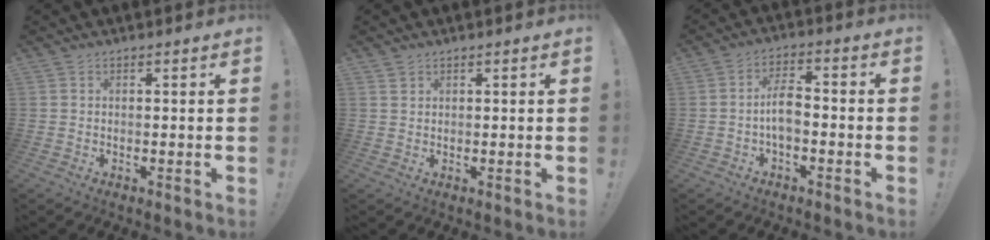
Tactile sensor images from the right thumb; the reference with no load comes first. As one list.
[{"total": 1.3, "force": [1.0, 0.8, 0.4], "torque": [0.000, -0.003, 0.017]}, {"total": 7.1, "force": [-1.6, 3.6, 5.9], "torque": [-0.112, 0.010, -0.028]}]